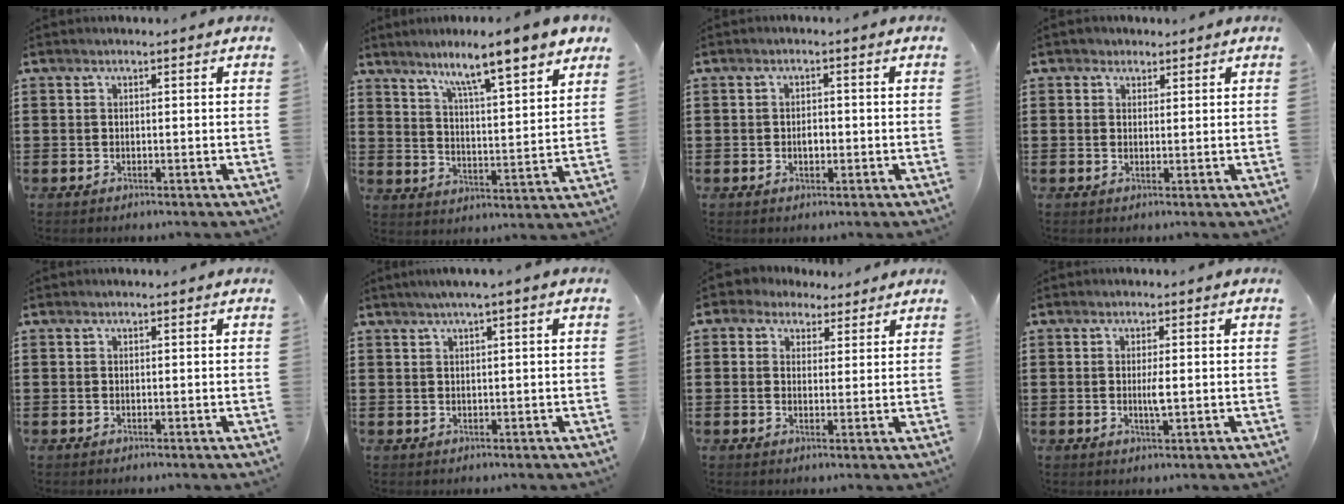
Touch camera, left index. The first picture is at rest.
{"total": 7.6, "force": [6.3, -0.5, 4.2], "torque": [-0.090, -0.049, 0.094]}
{"total": 1.8, "force": [-0.3, 1.0, 1.4], "torque": [-0.029, 0.004, -0.007]}
{"total": 1.5, "force": [1.1, 1.0, 0.0], "torque": [-0.004, 0.007, 0.022]}
{"total": 0.0}
{"total": 1.4, "force": [0.5, -0.1, 1.3], "torque": [-0.023, -0.002, 0.008]}
{"total": 2.9, "force": [2.0, 2.1, 0.5], "torque": [-0.021, 0.009, 0.037]}
{"total": 2.3, "force": [-0.1, 0.3, 2.2], "torque": [-0.043, -0.002, -0.002]}